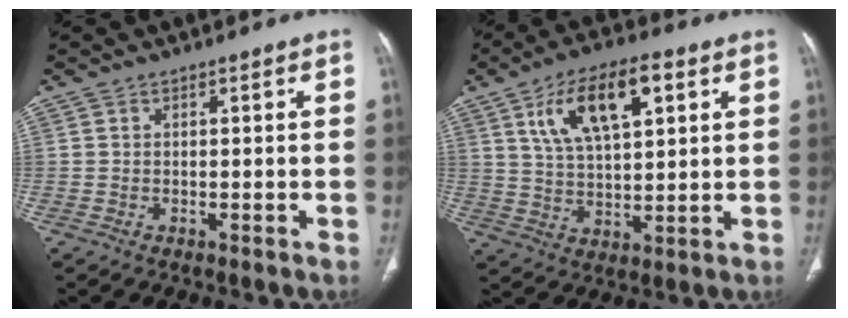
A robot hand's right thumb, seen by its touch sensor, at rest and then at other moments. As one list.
[{"total": 13.9, "force": [5.7, 6.1, 11.1], "torque": [-0.178, -0.005, 0.101]}]